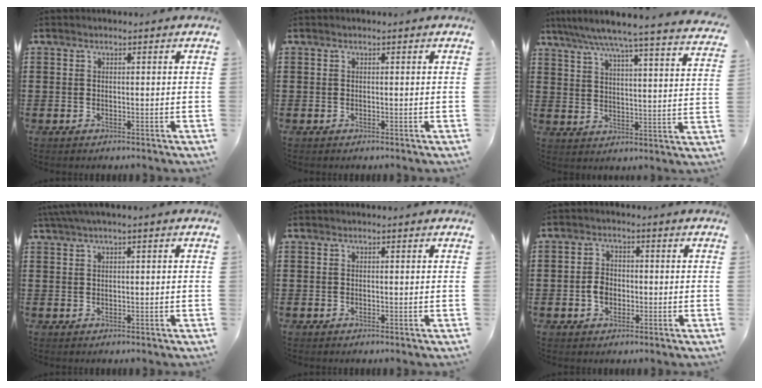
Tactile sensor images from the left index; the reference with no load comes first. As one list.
[{"total": 0.0}, {"total": 6.3, "force": [5.5, -1.1, 3.0], "torque": [-0.082, -0.045, 0.085]}, {"total": 1.6, "force": [0.5, -0.1, 1.5], "torque": [-0.025, -0.002, 0.009]}, {"total": 0.0}, {"total": 3.0, "force": [-0.7, 2.3, 1.8], "torque": [-0.038, 0.004, -0.014]}]